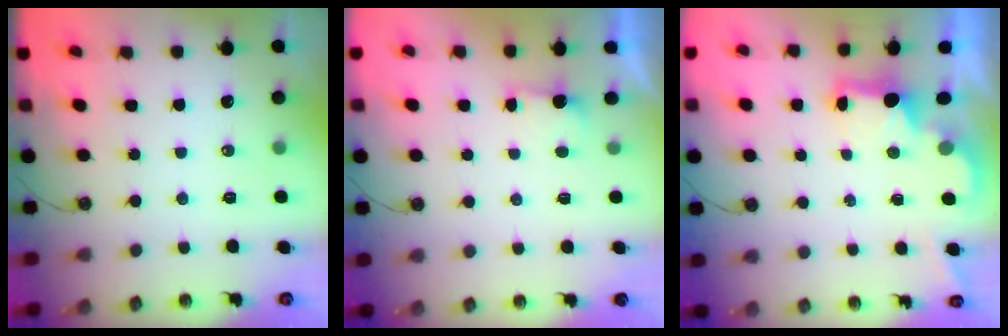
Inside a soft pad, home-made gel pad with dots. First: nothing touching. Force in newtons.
{"total": 0.8, "press": 0.4, "slide": 0.7}
{"total": 2.1, "press": 2.0, "slide": 0.7}